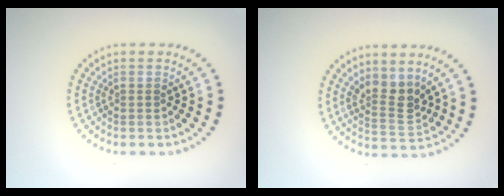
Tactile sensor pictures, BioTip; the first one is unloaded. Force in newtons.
{"total": 3.1, "press": 2.7, "slide": 1.5}